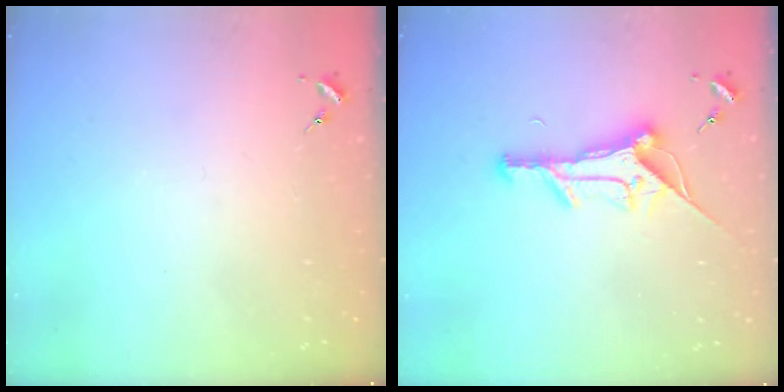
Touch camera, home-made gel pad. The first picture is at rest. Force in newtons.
{"total": 14.6, "press": 14.6, "slide": 0.6}